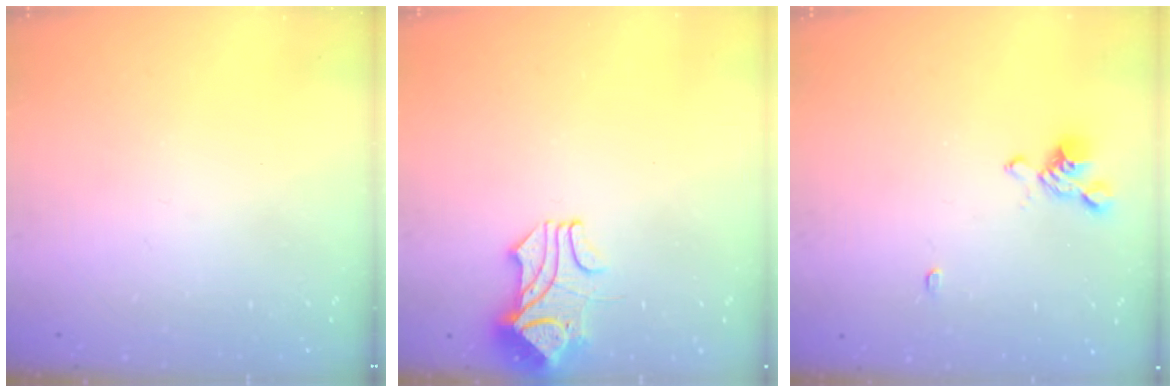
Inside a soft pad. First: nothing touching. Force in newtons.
{"total": 1.7, "press": 1.3, "slide": 1.1}
{"total": 1.7, "press": 1.5, "slide": 0.9}